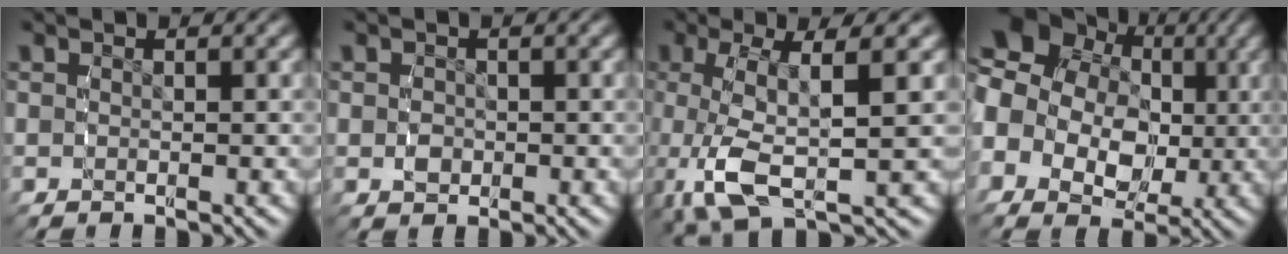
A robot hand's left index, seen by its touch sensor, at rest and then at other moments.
{"total": 0.5, "force": [-0.3, 0.3, 0.3], "torque": [0.002, -0.006, 0.003]}
{"total": 6.9, "force": [-1.6, 3.0, 6.0], "torque": [-0.131, -0.026, -0.005]}
{"total": 13.2, "force": [1.8, 11.1, 6.9], "torque": [-0.127, -0.004, 0.016]}